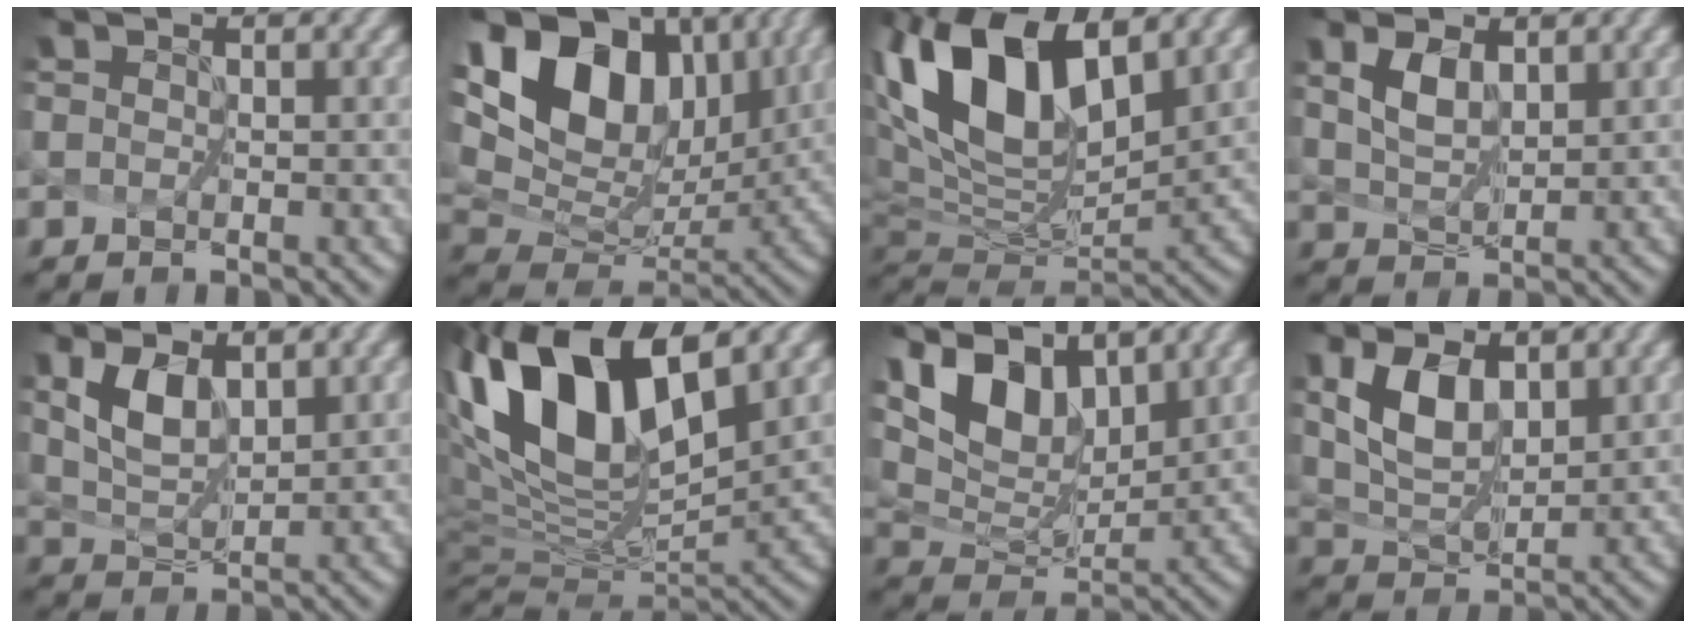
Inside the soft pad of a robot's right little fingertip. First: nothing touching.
{"total": 13.5, "force": [5.7, 8.6, 8.7], "torque": [-0.171, 0.025, 0.120]}
{"total": 12.5, "force": [5.3, 5.7, 9.8], "torque": [-0.187, 0.012, 0.104]}
{"total": 1.5, "force": [1.0, 0.3, 1.0], "torque": [-0.028, -0.006, 0.034]}
{"total": 2.3, "force": [1.4, 0.7, 1.7], "torque": [-0.041, -0.008, 0.040]}
{"total": 13.8, "force": [5.1, 5.9, 11.3], "torque": [-0.226, 0.010, 0.104]}
{"total": 8.5, "force": [5.3, 4.0, 5.3], "torque": [-0.116, 0.006, 0.098]}
{"total": 3.4, "force": [1.6, 1.4, 2.6], "torque": [-0.057, -0.011, 0.041]}